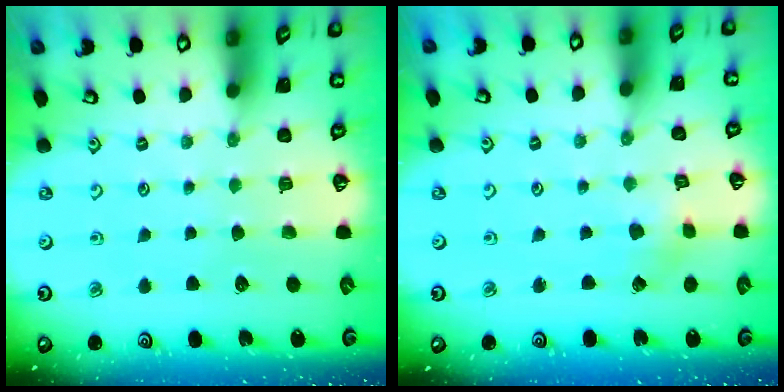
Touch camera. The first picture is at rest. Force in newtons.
{"total": 2.4, "press": 2.4, "slide": 0.3}